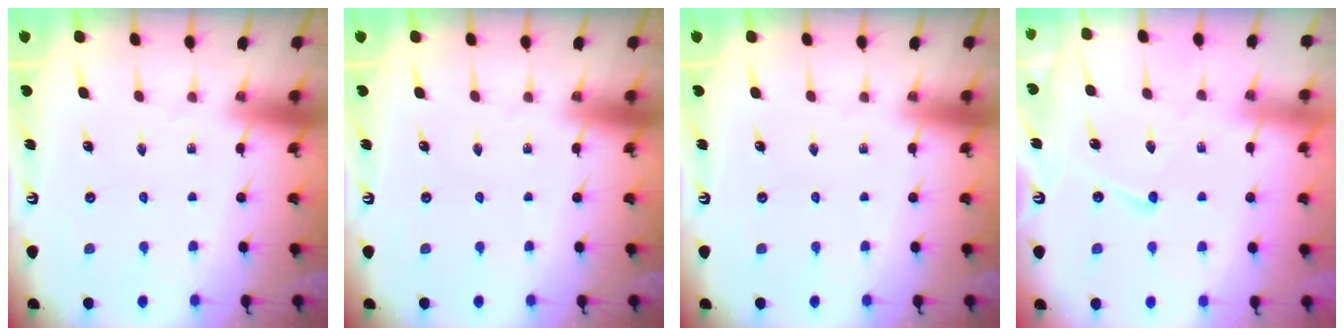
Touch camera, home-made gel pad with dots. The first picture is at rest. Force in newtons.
{"total": 0.0}
{"total": 0.0}
{"total": 5.9, "press": 5.9, "slide": 0.7}